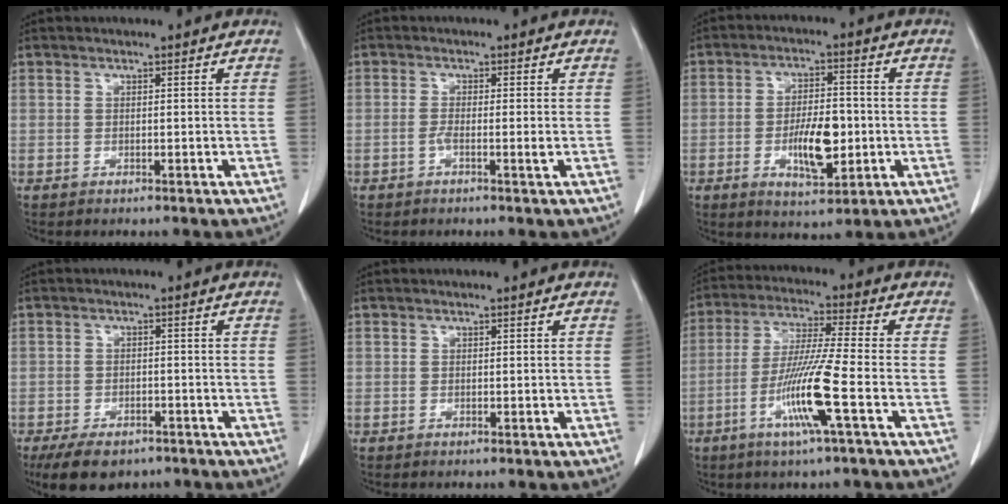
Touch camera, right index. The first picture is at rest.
{"total": 1.9, "force": [-0.6, 0.1, 1.8], "torque": [-0.033, -0.001, -0.012]}
{"total": 8.7, "force": [-1.8, 3.3, 7.9], "torque": [-0.141, -0.001, -0.026]}
{"total": 8.2, "force": [-6.0, 4.2, 3.6], "torque": [-0.055, -0.003, -0.090]}
{"total": 0.0}
{"total": 11.2, "force": [-4.2, -1.0, 10.4], "torque": [-0.207, -0.017, -0.083]}